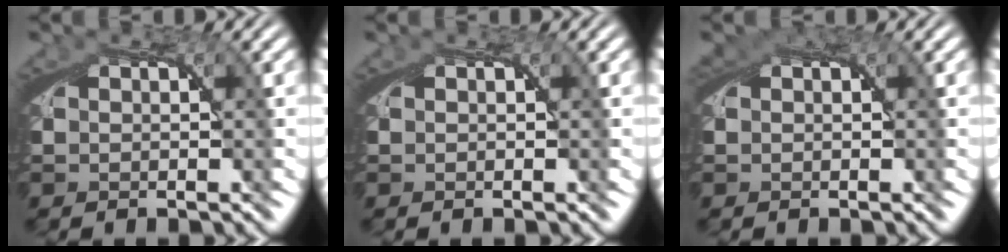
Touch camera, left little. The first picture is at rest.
{"total": 0.0}
{"total": 0.6, "force": [0.4, 0.4, 0.3], "torque": [-0.005, 0.000, 0.005]}